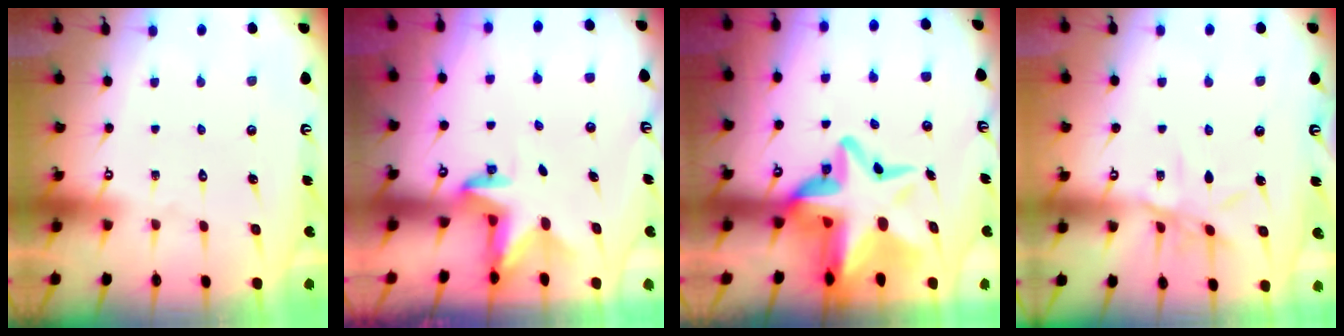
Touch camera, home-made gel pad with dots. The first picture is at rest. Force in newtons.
{"total": 2.9, "press": 2.9, "slide": 0.1}
{"total": 17.5, "press": 16.9, "slide": 4.3}
{"total": 8.5, "press": 8.5, "slide": 0.5}